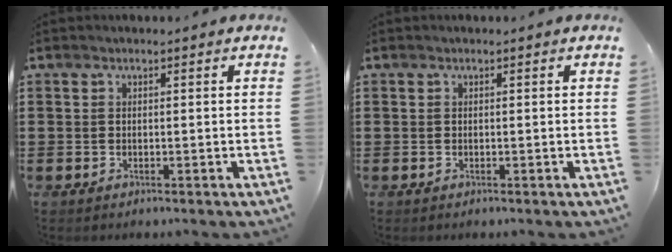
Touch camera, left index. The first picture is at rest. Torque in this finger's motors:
{"motor_torque": [0.00, 0.00, 0.00, 0.00]}